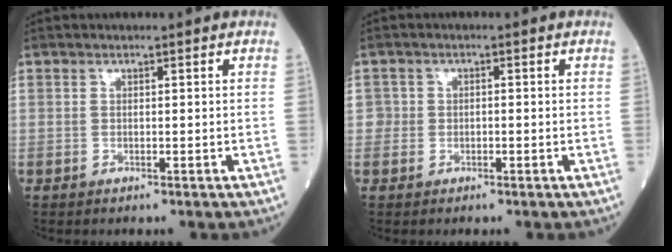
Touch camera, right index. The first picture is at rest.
{"total": 1.6, "force": [-0.5, 1.4, 0.3], "torque": [0.004, 0.008, -0.011]}